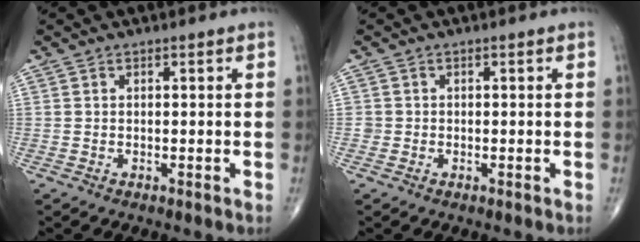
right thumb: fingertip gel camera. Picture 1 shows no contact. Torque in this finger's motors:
{"motor_torque": [0.07, -0.05, 0.05, 0.10, 0.00]}